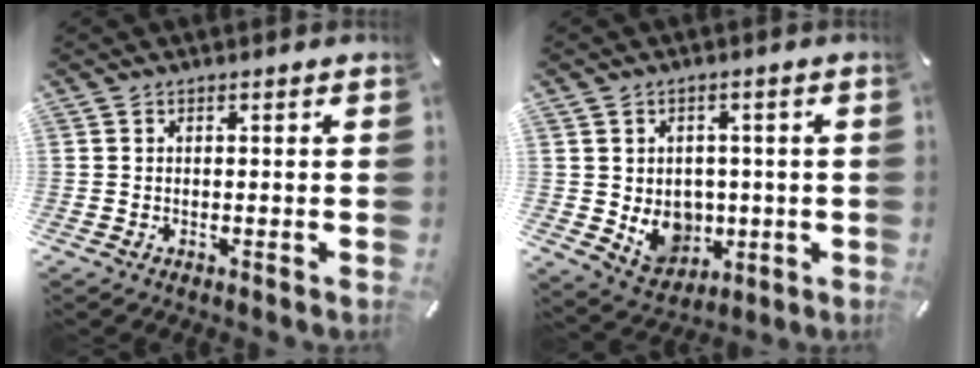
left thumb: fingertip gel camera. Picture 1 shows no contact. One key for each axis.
{"total": 7.9, "fx": -0.3, "fy": 7.3, "fz": 3.2, "tx": -0.049, "ty": -0.005, "tz": 0.004}